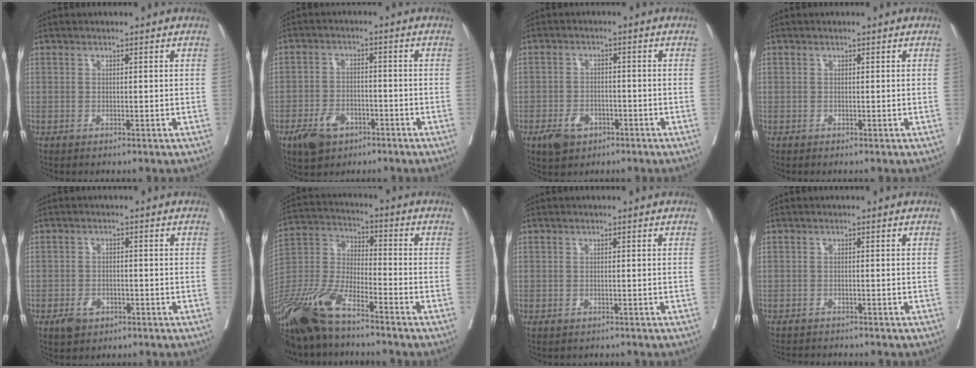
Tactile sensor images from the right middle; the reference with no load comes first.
{"total": 6.2, "force": [-3.6, 3.8, 3.4], "torque": [-0.066, 0.001, -0.058]}
{"total": 4.8, "force": [-2.7, 3.1, 2.5], "torque": [-0.046, 0.001, -0.039]}
{"total": 0.0}
{"total": 3.2, "force": [-1.8, 2.0, 1.6], "torque": [-0.028, 0.001, -0.024]}
{"total": 16.5, "force": [-12.1, 3.6, 10.5], "torque": [-0.238, -0.023, -0.235]}
{"total": 1.4, "force": [-1.2, 0.5, 0.1], "torque": [-0.015, -0.004, -0.017]}
{"total": 5.0, "force": [-4.9, 0.6, 1.2], "torque": [-0.018, -0.011, -0.071]}